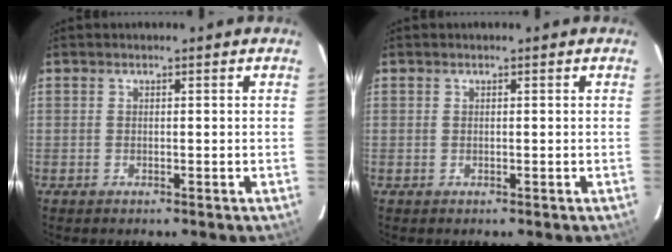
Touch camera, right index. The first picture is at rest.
{"total": 0.0}